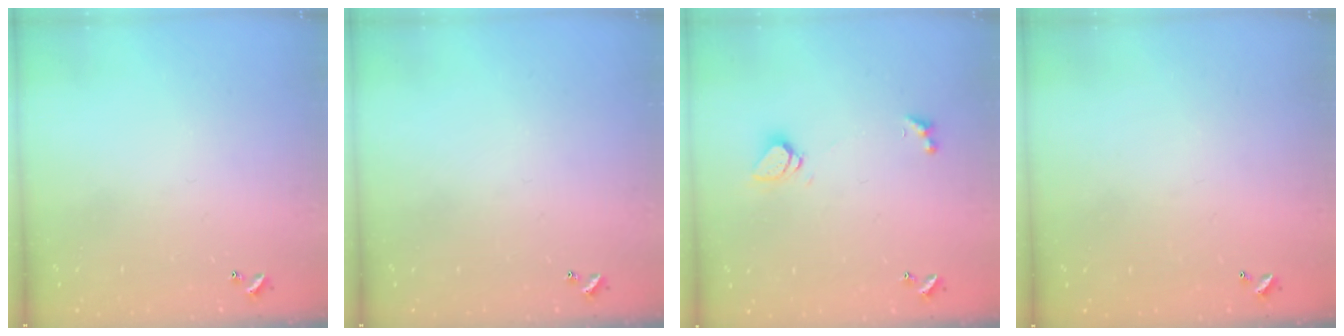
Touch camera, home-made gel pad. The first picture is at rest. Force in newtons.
{"total": 0.0}
{"total": 1.6, "press": 1.5, "slide": 0.4}
{"total": 2.9, "press": 2.9, "slide": 0.1}